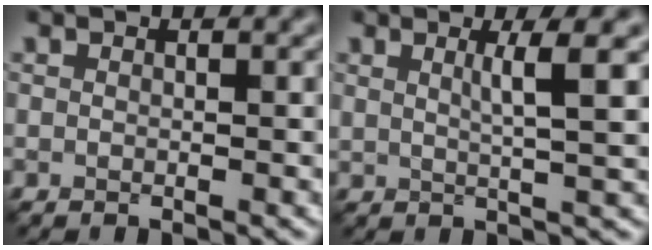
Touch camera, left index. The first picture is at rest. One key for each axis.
{"total": 3.2, "fx": 1.3, "fy": 0.5, "fz": 2.9, "tx": -0.035, "ty": -0.001, "tz": 0.020}